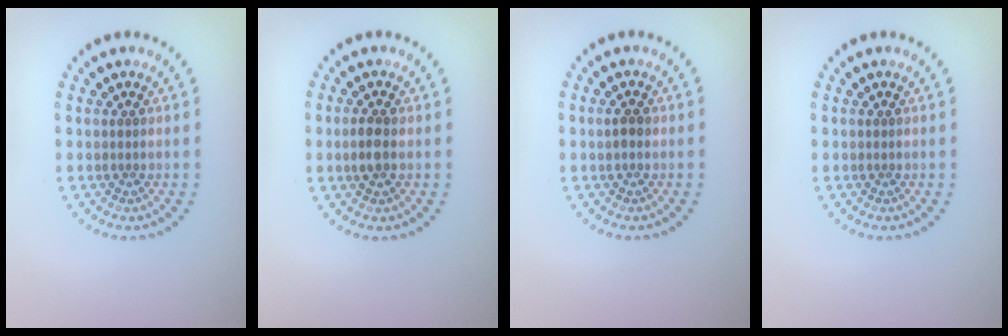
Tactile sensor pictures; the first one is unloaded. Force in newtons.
{"total": 1.7, "press": 1.7, "slide": 0.1}
{"total": 1.0, "press": 1.0, "slide": 0.1}
{"total": 0.0}